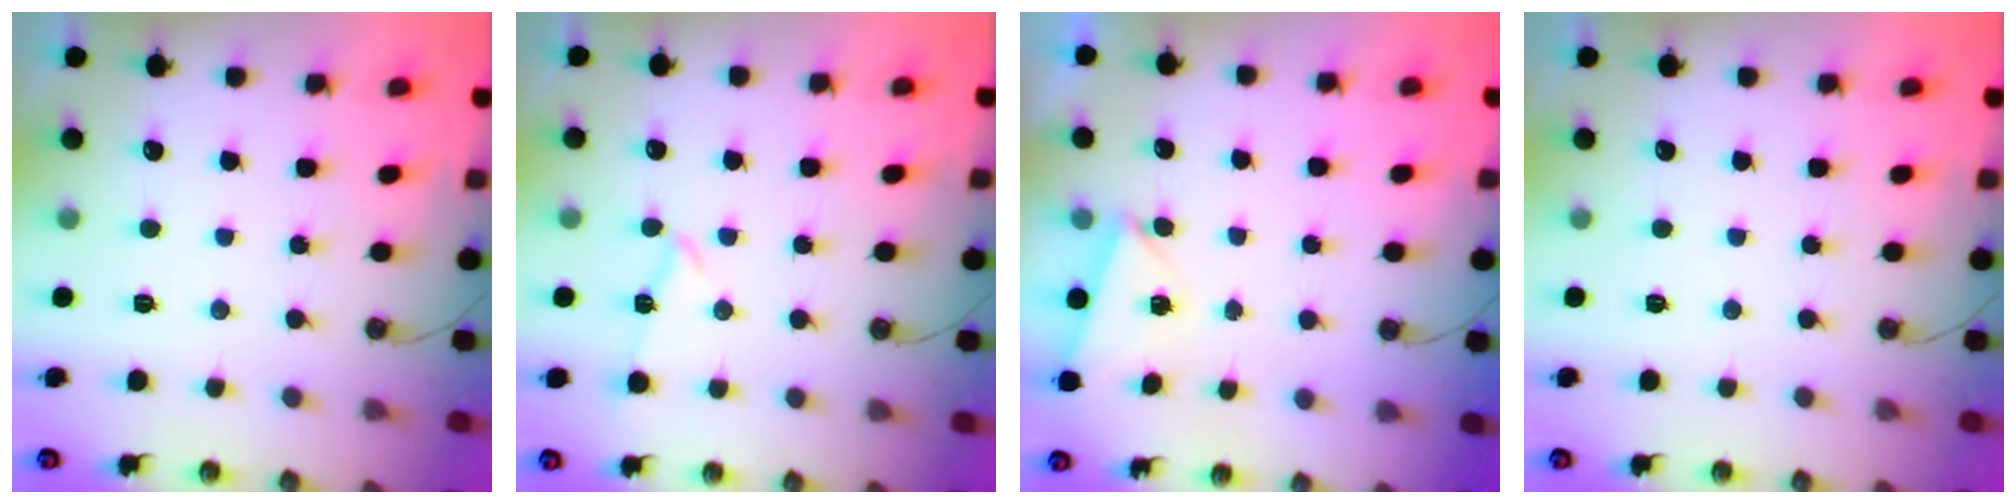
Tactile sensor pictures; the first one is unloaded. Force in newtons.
{"total": 5.9, "press": 5.6, "slide": 1.9}
{"total": 2.6, "press": 1.9, "slide": 1.8}
{"total": 0.0}